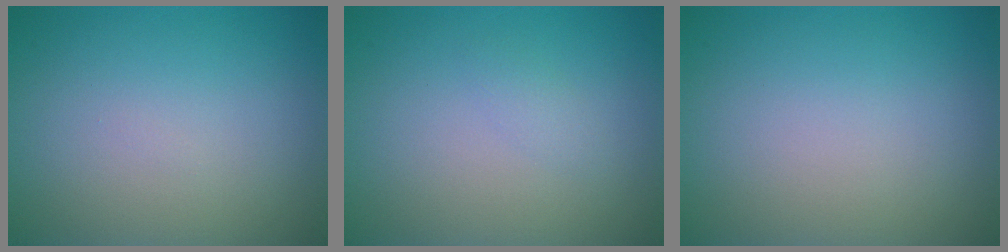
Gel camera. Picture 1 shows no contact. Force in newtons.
{"total": 0.8, "press": 0.8, "slide": 0.0}
{"total": 0.0}